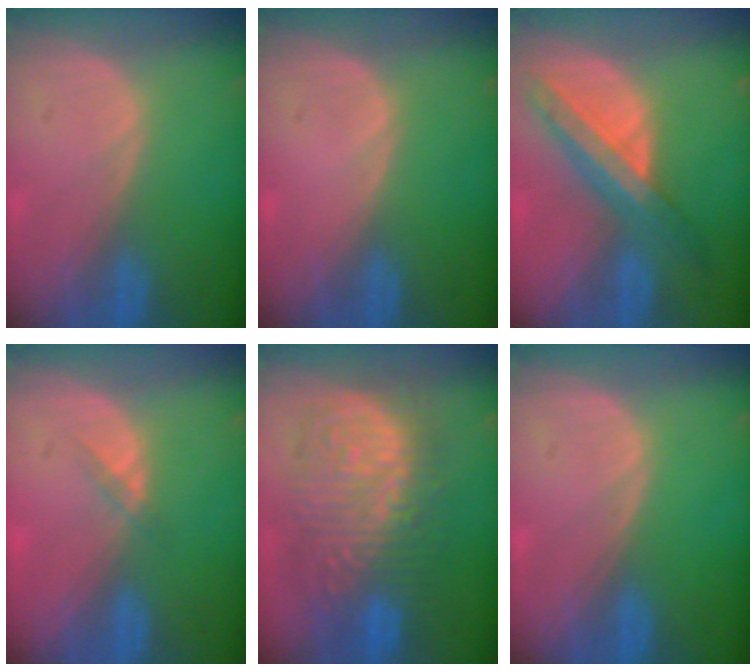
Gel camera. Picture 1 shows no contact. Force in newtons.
{"total": 0.0}
{"total": 8.5, "press": 7.3, "slide": 4.3}
{"total": 1.4, "press": 1.1, "slide": 0.8}
{"total": 13.2, "press": 13.2, "slide": 1.4}
{"total": 0.0}